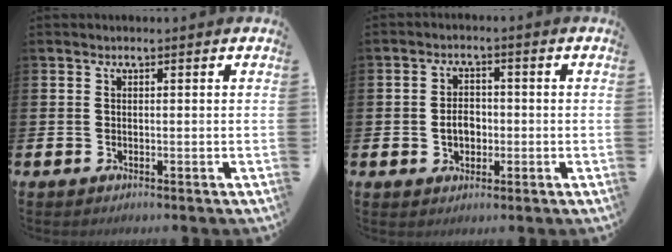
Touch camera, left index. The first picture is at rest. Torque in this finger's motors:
{"motor_torque": [0.13, 0.02, 0.11, 0.10]}